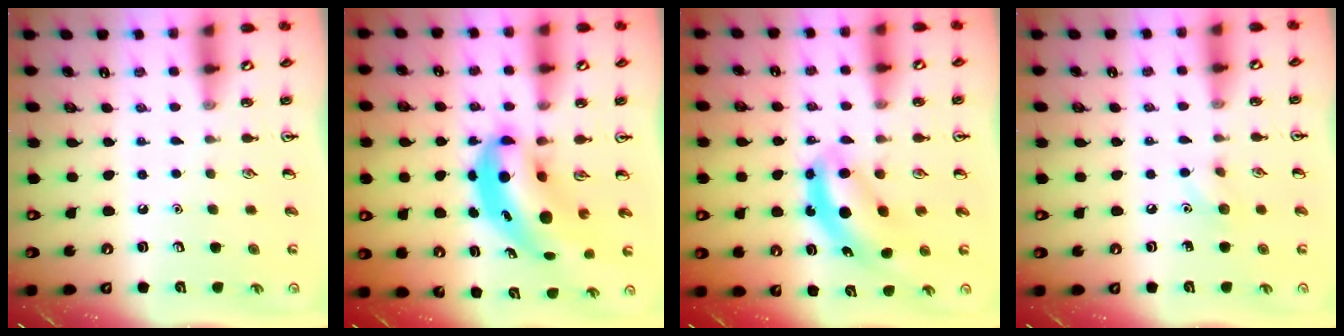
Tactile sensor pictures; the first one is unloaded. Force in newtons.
{"total": 7.4, "press": 7.2, "slide": 1.7}
{"total": 5.6, "press": 5.5, "slide": 1.2}
{"total": 5.8, "press": 5.4, "slide": 1.9}